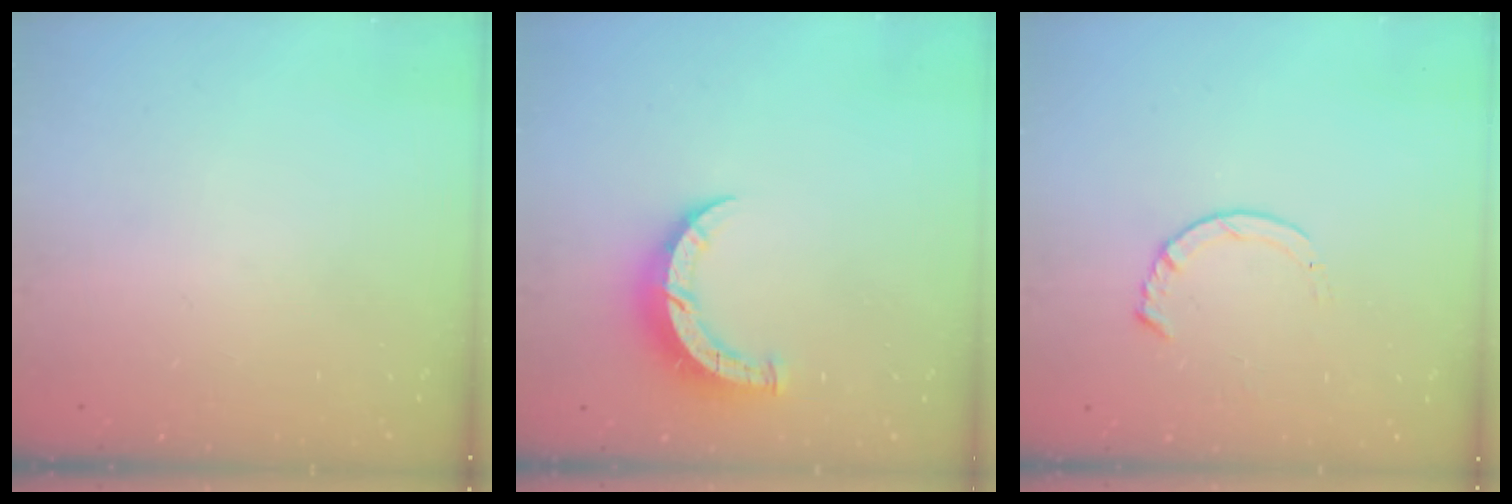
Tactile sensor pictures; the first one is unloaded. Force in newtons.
{"total": 7.0, "press": 7.0, "slide": 0.4}
{"total": 4.6, "press": 4.6, "slide": 0.5}